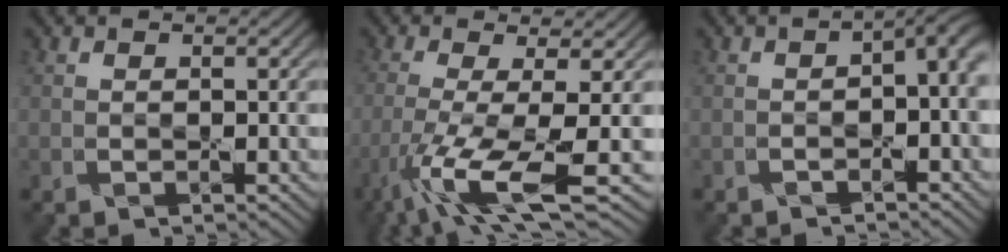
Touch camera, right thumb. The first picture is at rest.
{"total": 9.3, "force": [-3.5, 1.7, 8.4], "torque": [-0.150, -0.007, -0.069]}
{"total": 4.1, "force": [-0.4, 1.5, 3.8], "torque": [-0.054, -0.005, -0.008]}